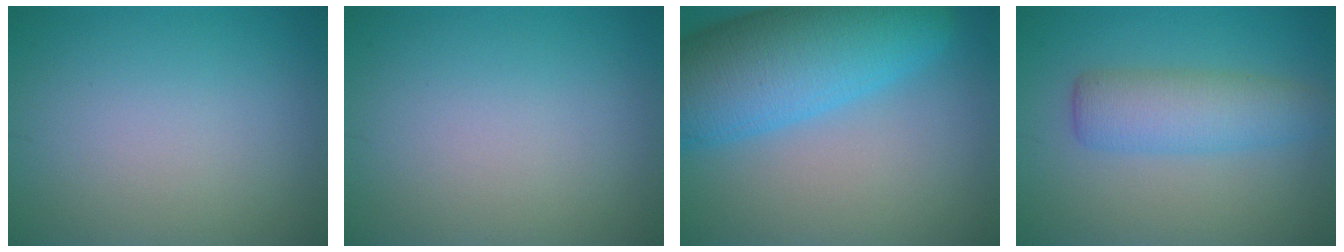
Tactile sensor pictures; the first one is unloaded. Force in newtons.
{"total": 0.0}
{"total": 11.9, "press": 11.9, "slide": 0.6}
{"total": 4.4, "press": 4.4, "slide": 0.2}